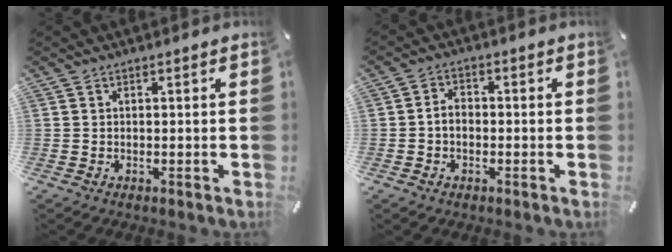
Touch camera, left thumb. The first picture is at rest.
{"total": 3.5, "force": [-0.8, 2.5, 2.3], "torque": [-0.044, 0.010, -0.017]}